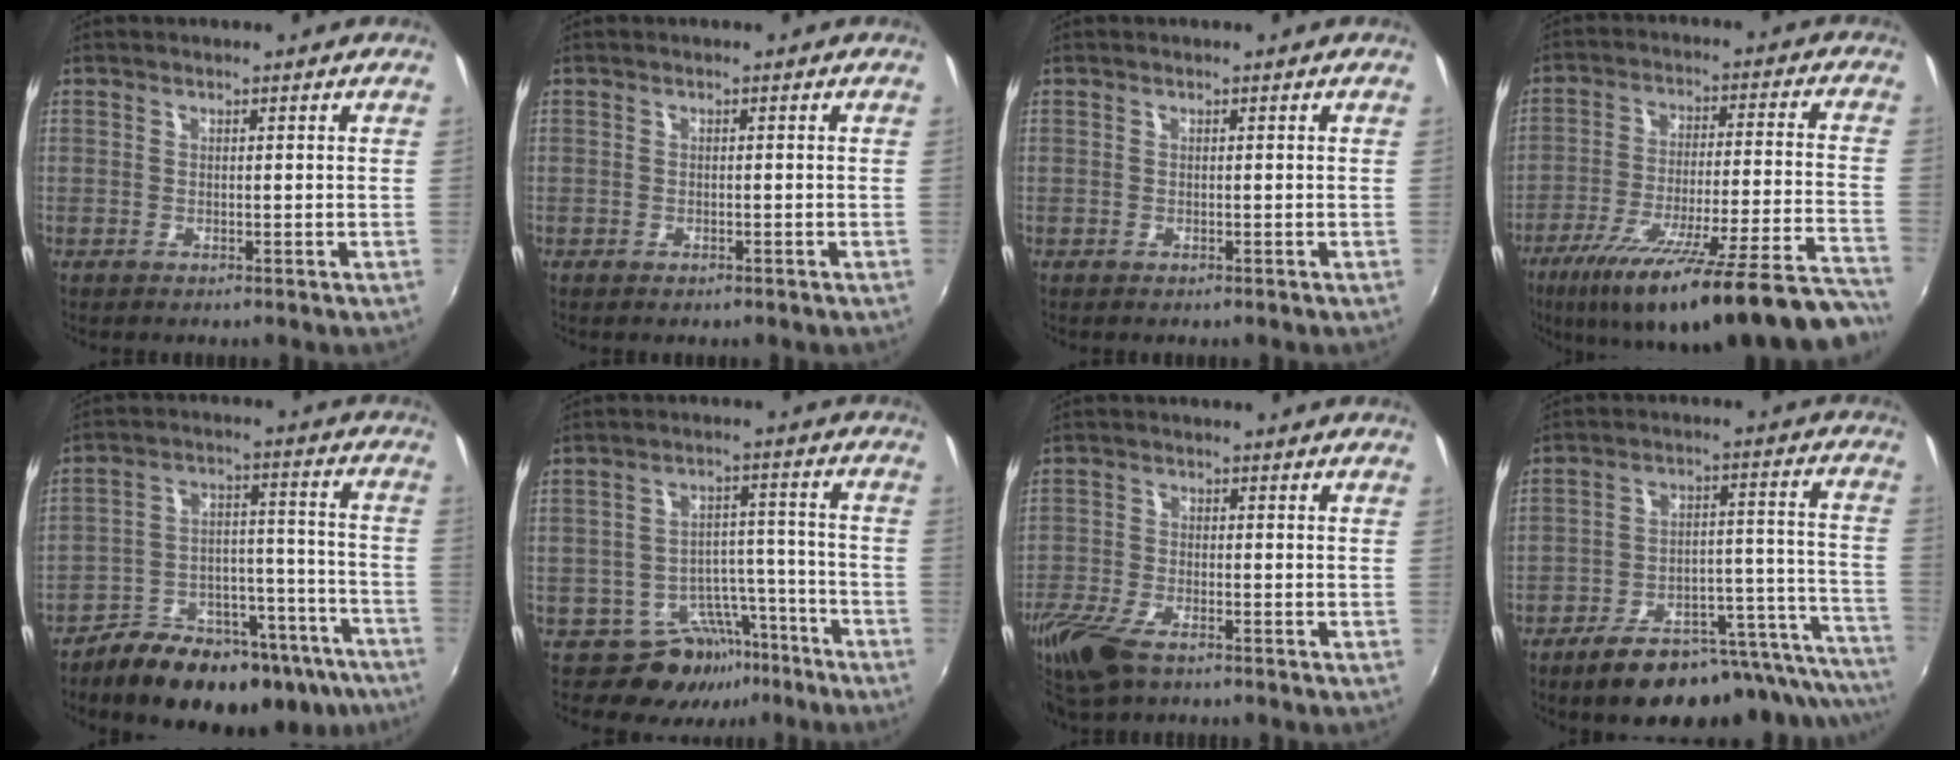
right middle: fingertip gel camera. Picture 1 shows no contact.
{"total": 0.9, "force": [-0.7, 0.5, 0.3], "torque": [-0.007, -0.004, -0.012]}
{"total": 0.0}
{"total": 28.7, "force": [-23.5, 1.7, 16.4], "torque": [-0.250, -0.077, -0.346]}
{"total": 23.7, "force": [-17.2, 10.6, 12.4], "torque": [-0.193, 0.012, -0.222]}
{"total": 7.2, "force": [-5.5, 4.6, 0.9], "torque": [-0.011, 0.026, -0.075]}
{"total": 9.9, "force": [-6.9, 3.7, 6.0], "torque": [-0.156, -0.033, -0.137]}
{"total": 25.5, "force": [-20.8, 7.4, 12.7], "torque": [-0.143, 0.006, -0.274]}